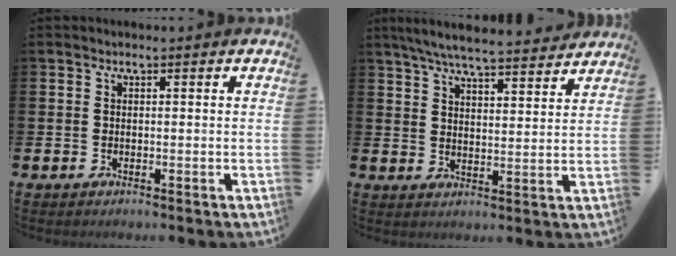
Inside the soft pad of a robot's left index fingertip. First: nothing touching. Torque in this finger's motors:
{"motor_torque": [0.99, -1.15, 0.76, 0.21]}